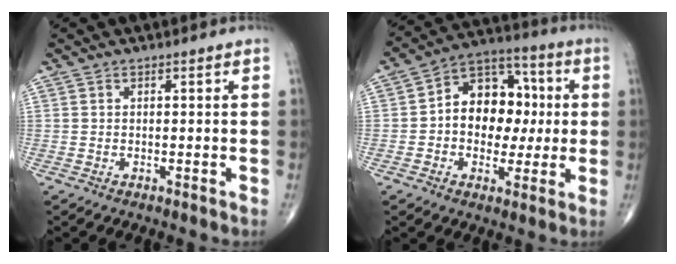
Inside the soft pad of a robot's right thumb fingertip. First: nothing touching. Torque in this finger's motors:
{"motor_torque": [-0.23, 0.59, 0.17, -0.04, 0.05]}